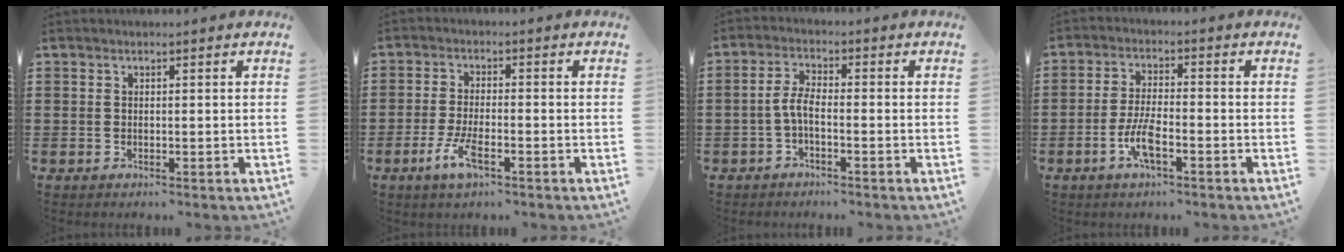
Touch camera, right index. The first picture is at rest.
{"total": 5.0, "force": [-2.5, 1.3, 4.1], "torque": [-0.093, -0.010, -0.049]}
{"total": 3.6, "force": [-1.3, 1.1, 3.2], "torque": [-0.080, -0.003, -0.031]}
{"total": 5.4, "force": [-2.3, 1.4, 4.7], "torque": [-0.112, -0.008, -0.050]}